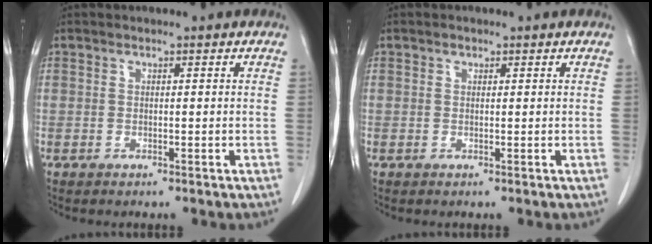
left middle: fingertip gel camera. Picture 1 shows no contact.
{"total": 0.5, "force": [0.3, 0.4, 0.1], "torque": [-0.001, -0.001, 0.003]}